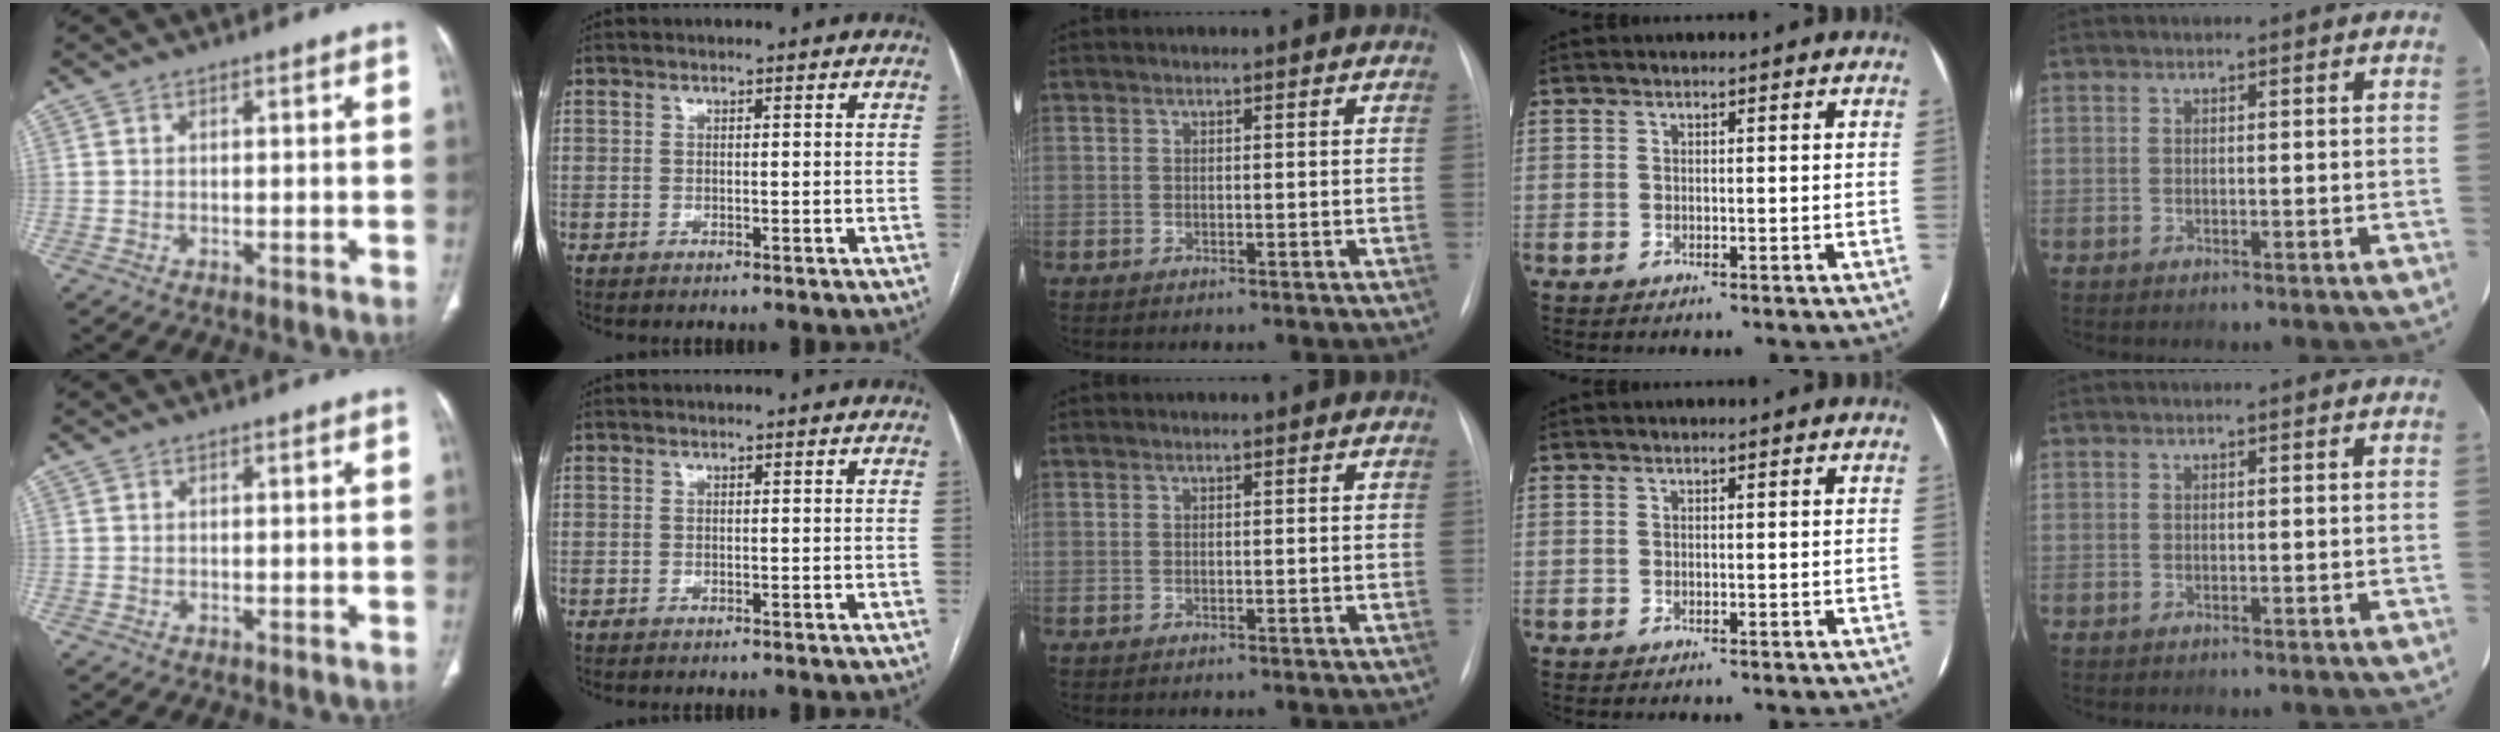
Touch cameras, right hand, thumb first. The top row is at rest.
{}